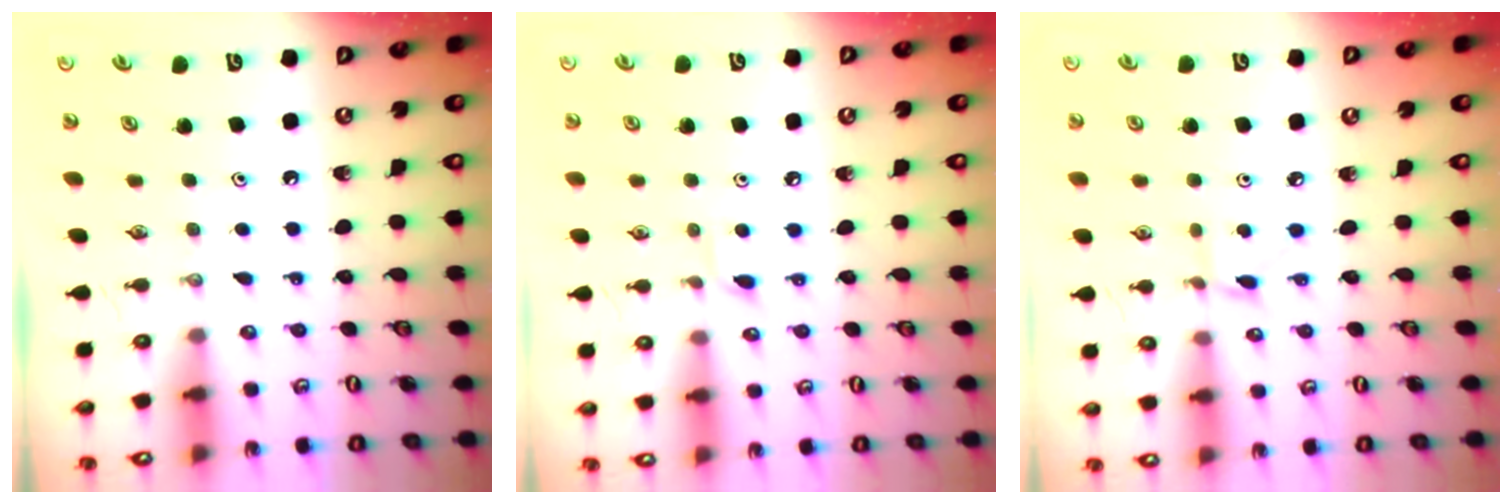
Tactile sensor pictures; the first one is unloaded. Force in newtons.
{"total": 4.1, "press": 4.1, "slide": 0.4}
{"total": 1.7, "press": 1.7, "slide": 0.0}